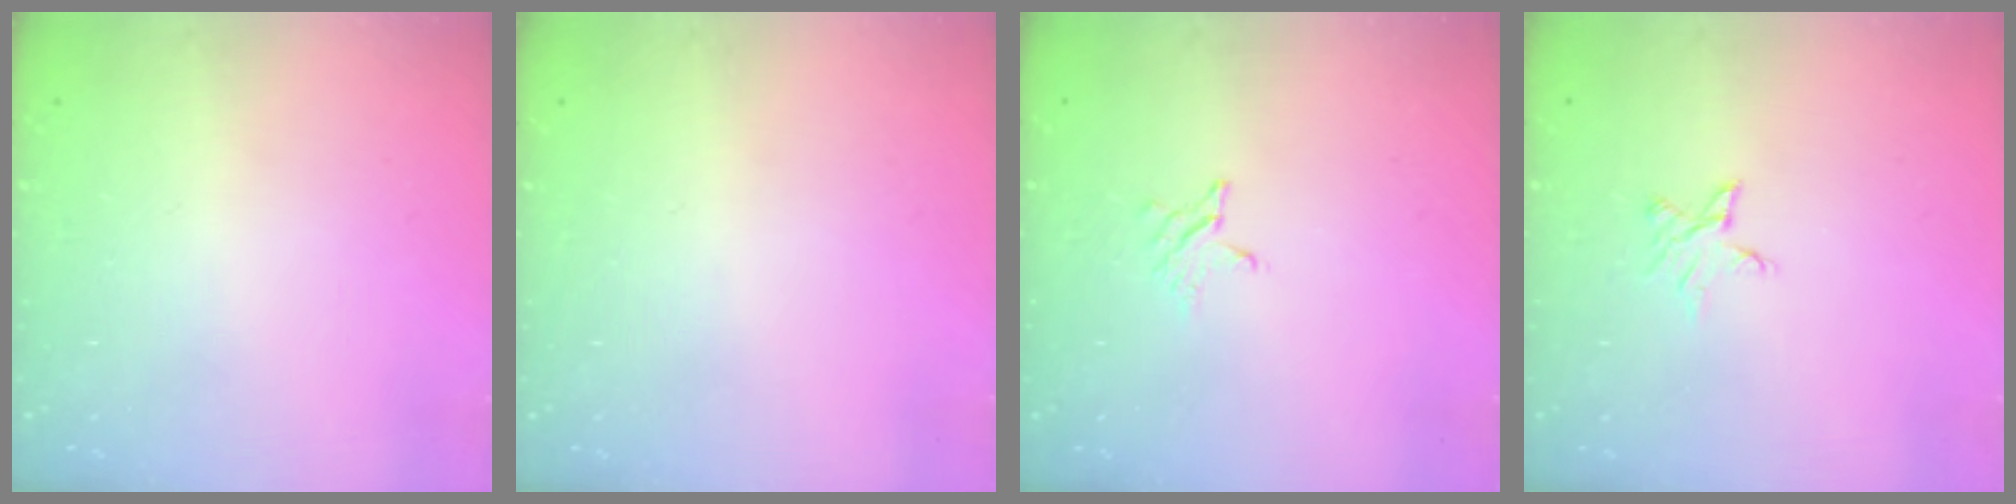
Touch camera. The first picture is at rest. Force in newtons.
{"total": 0.0}
{"total": 2.5, "press": 2.5, "slide": 0.3}
{"total": 2.9, "press": 2.9, "slide": 0.2}